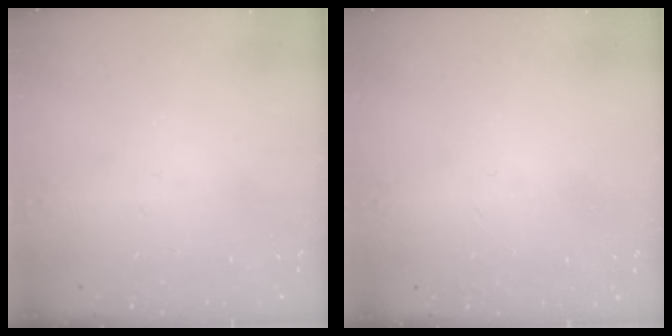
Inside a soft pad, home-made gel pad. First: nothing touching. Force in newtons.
{"total": 1.6, "press": 1.5, "slide": 0.1}